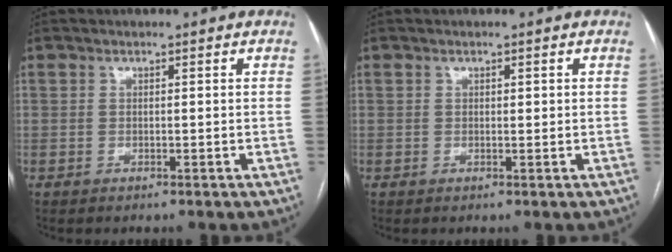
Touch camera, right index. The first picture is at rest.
{"total": 0.6, "force": [0.2, 0.3, 0.5], "torque": [-0.007, 0.000, 0.003]}